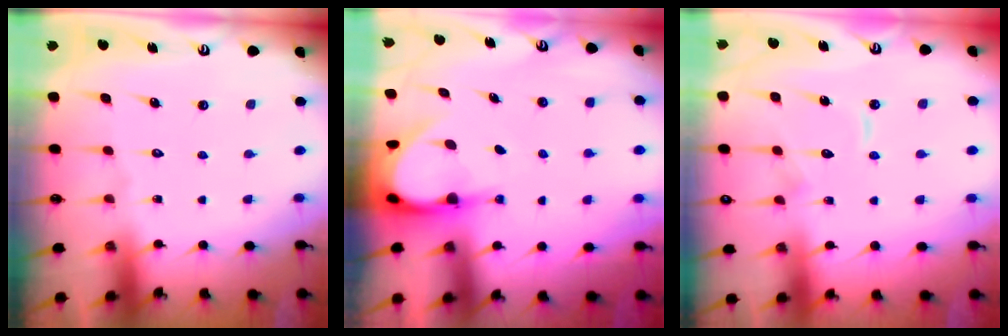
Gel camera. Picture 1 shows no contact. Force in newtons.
{"total": 5.4, "press": 5.4, "slide": 0.4}
{"total": 8.5, "press": 8.5, "slide": 0.7}